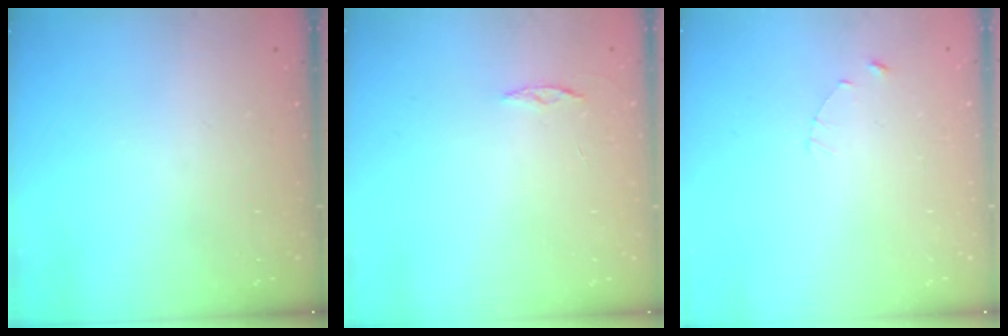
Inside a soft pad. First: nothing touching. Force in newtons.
{"total": 3.1, "press": 3.1, "slide": 0.3}
{"total": 1.2, "press": 1.1, "slide": 0.2}